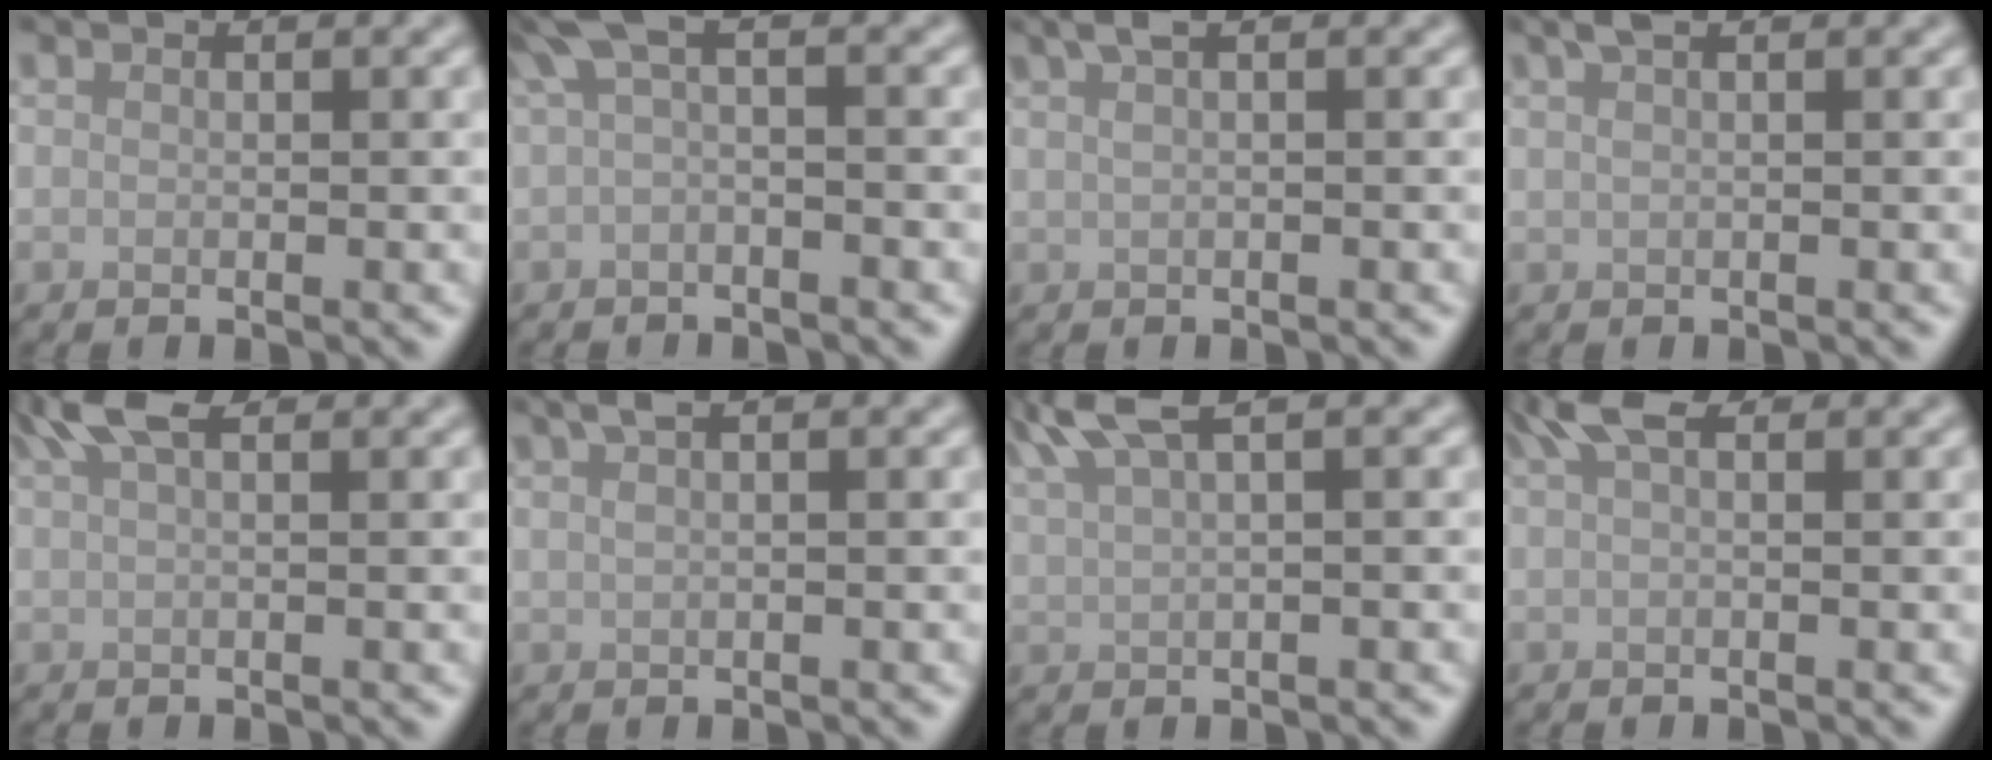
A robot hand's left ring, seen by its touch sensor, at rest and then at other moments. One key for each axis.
{"total": 3.1, "fx": 0.7, "fy": 0.8, "fz": 2.9, "tx": -0.053, "ty": 0.005, "tz": 0.006}
{"total": 2.5, "fx": 1.4, "fy": 0.7, "fz": 1.9, "tx": -0.031, "ty": 0.005, "tz": 0.016}
{"total": 1.7, "fx": 1.1, "fy": 0.5, "fz": 1.2, "tx": -0.022, "ty": 0.004, "tz": 0.015}
{"total": 3.6, "fx": 2.4, "fy": 0.9, "fz": 2.6, "tx": -0.050, "ty": 0.013, "tz": 0.042}
{"total": 2.5, "fx": 1.5, "fy": 0.9, "fz": 1.8, "tx": -0.026, "ty": 0.007, "tz": 0.012}
{"total": 4.6, "fx": 3.0, "fy": 1.1, "fz": 3.3, "tx": -0.067, "ty": 0.022, "tz": 0.056}
{"total": 3.1, "fx": 1.8, "fy": 0.9, "fz": 2.4, "tx": -0.044, "ty": 0.011, "tz": 0.029}